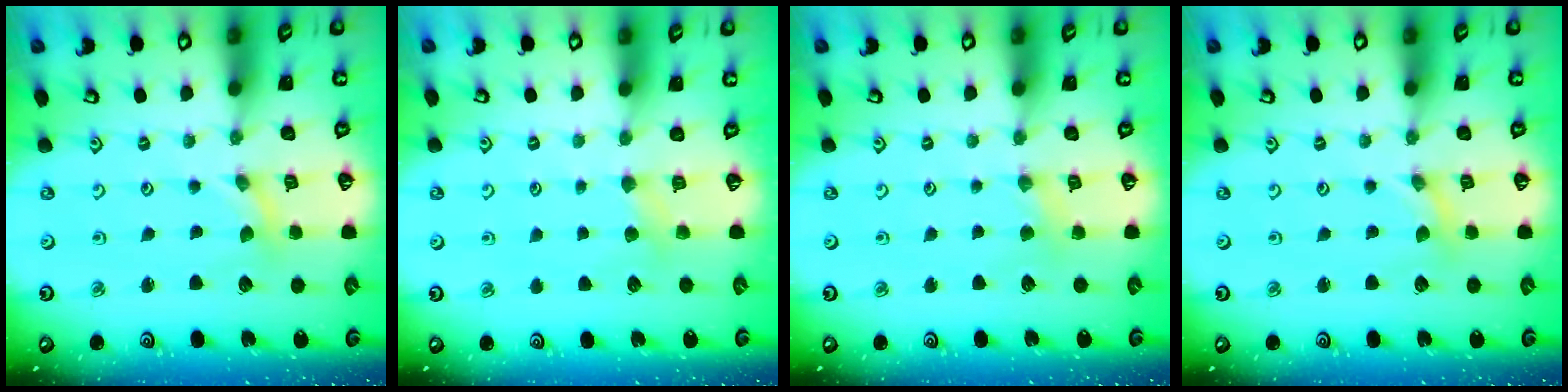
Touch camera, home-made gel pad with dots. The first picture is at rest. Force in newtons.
{"total": 2.9, "press": 2.8, "slide": 0.4}
{"total": 3.4, "press": 3.3, "slide": 0.4}
{"total": 0.0}